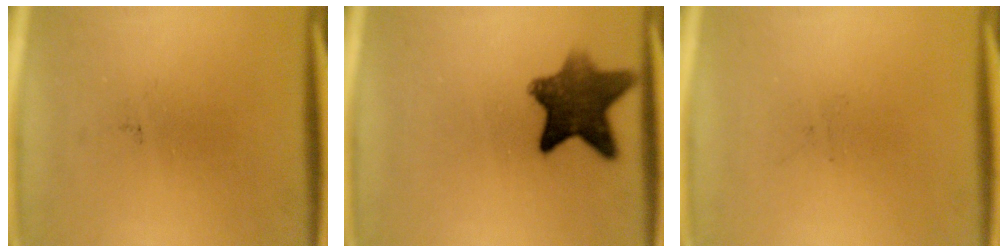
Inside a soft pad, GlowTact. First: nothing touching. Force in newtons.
{"total": 9.8}
{"total": 0.0}